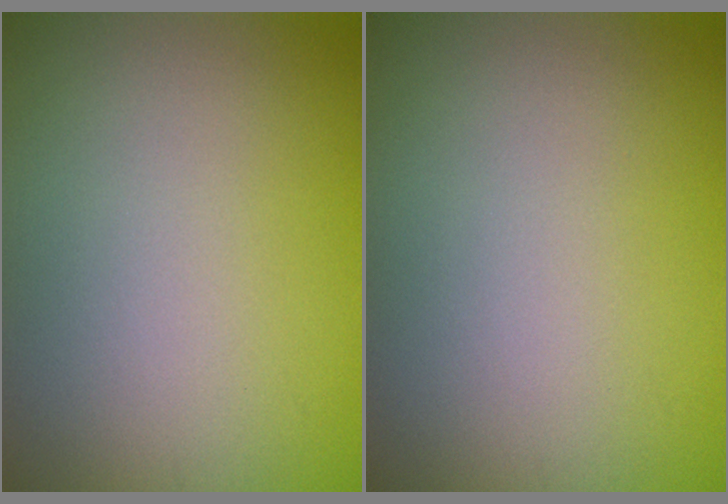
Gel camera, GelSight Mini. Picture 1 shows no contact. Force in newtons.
{"total": 0.0}